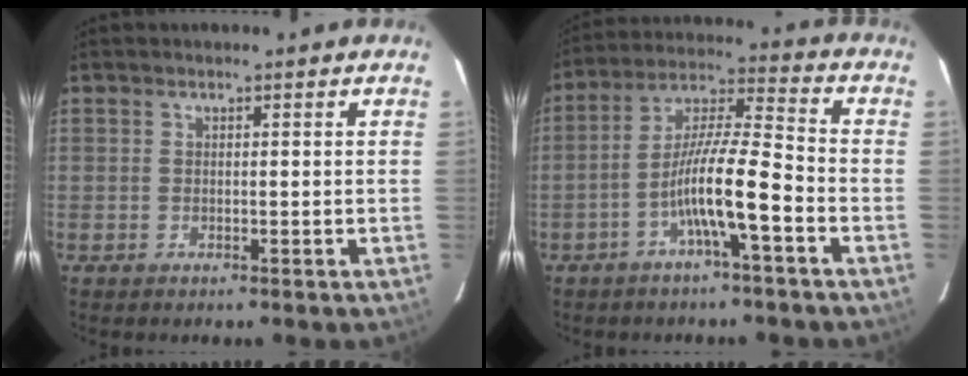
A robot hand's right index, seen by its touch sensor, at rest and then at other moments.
{"total": 10.8, "force": [-4.4, 0.3, 9.9], "torque": [-0.185, 0.016, -0.082]}